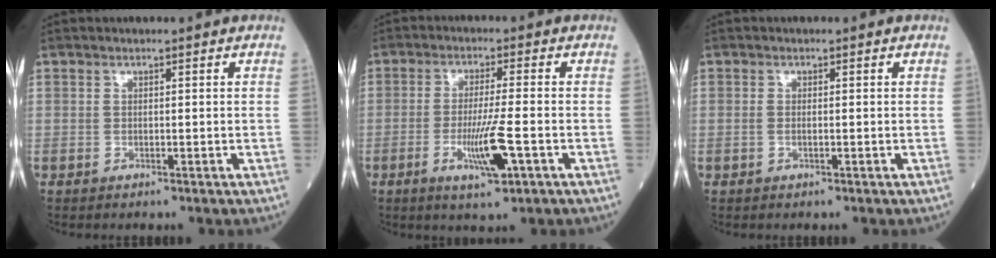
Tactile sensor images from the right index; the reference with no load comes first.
{"total": 7.3, "force": [-2.5, 0.1, 6.9], "torque": [-0.128, -0.015, -0.044]}
{"total": 1.2, "force": [-0.1, 0.5, 1.0], "torque": [-0.026, 0.000, -0.003]}